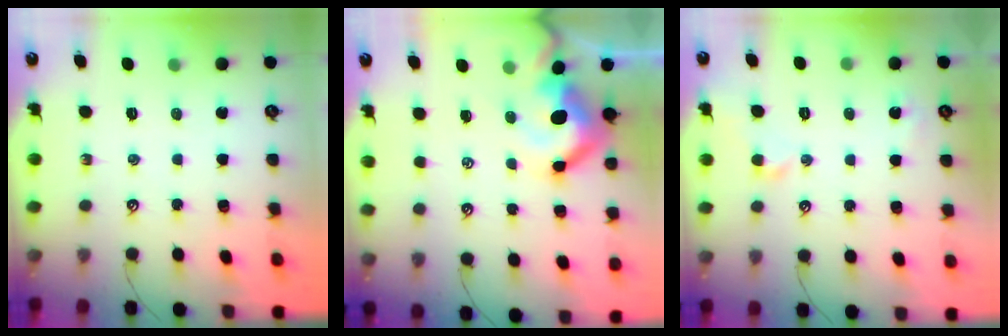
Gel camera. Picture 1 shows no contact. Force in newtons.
{"total": 9.8, "press": 9.7, "slide": 1.6}
{"total": 1.7, "press": 1.6, "slide": 0.5}